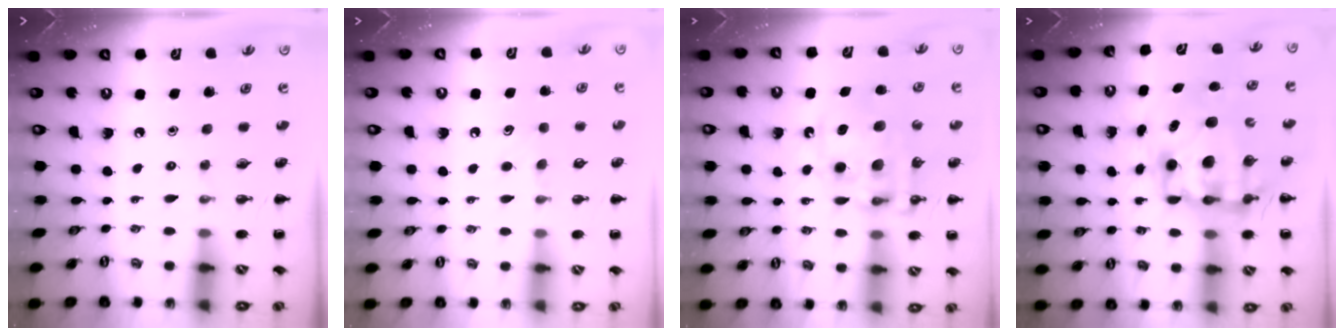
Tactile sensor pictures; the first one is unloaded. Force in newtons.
{"total": 4.2, "press": 4.0, "slide": 1.4}
{"total": 14.7, "press": 14.3, "slide": 3.4}
{"total": 12.5, "press": 12.0, "slide": 3.2}